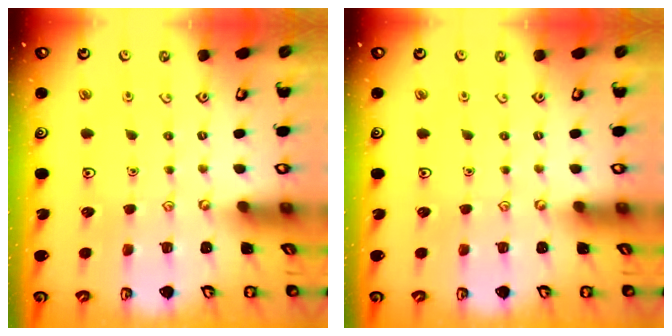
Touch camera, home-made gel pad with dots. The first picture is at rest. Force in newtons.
{"total": 0.0}